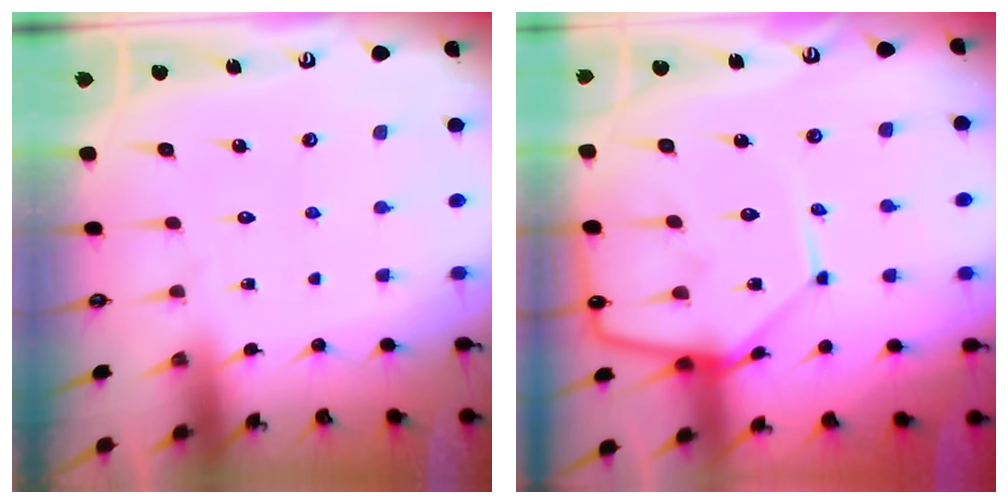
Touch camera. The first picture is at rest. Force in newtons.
{"total": 14.4, "press": 14.4, "slide": 1.2}